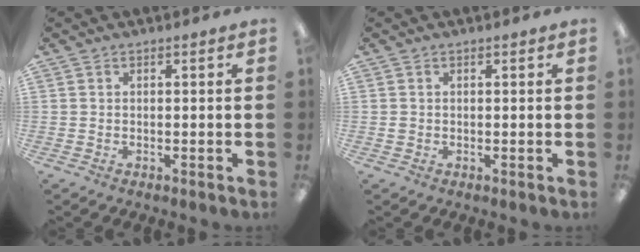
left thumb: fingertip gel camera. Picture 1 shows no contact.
{"total": 0.7, "force": [0.1, 0.7, 0.2], "torque": [-0.003, 0.005, -0.001]}